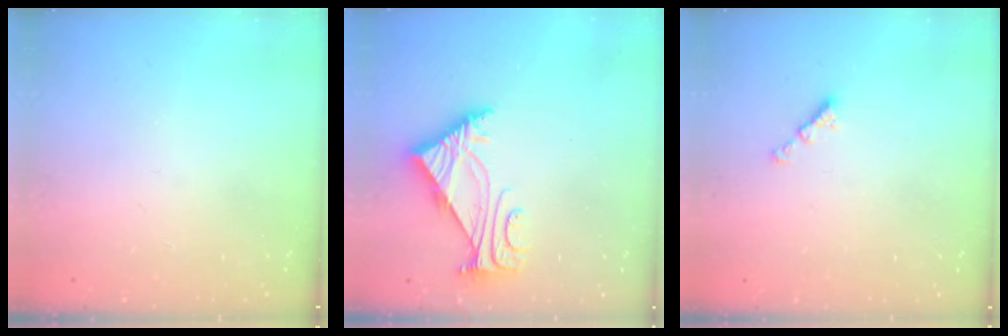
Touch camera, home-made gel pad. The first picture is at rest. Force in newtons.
{"total": 5.0, "press": 4.9, "slide": 1.0}
{"total": 2.1, "press": 2.1, "slide": 0.4}